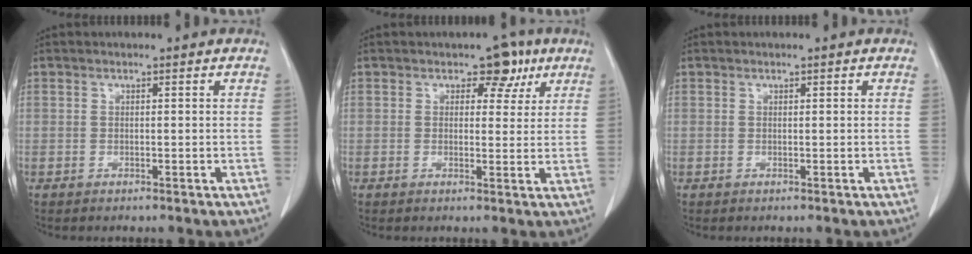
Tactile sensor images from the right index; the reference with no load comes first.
{"total": 4.1, "force": [2.3, 2.7, 2.1], "torque": [-0.013, 0.005, 0.027]}
{"total": 0.0}